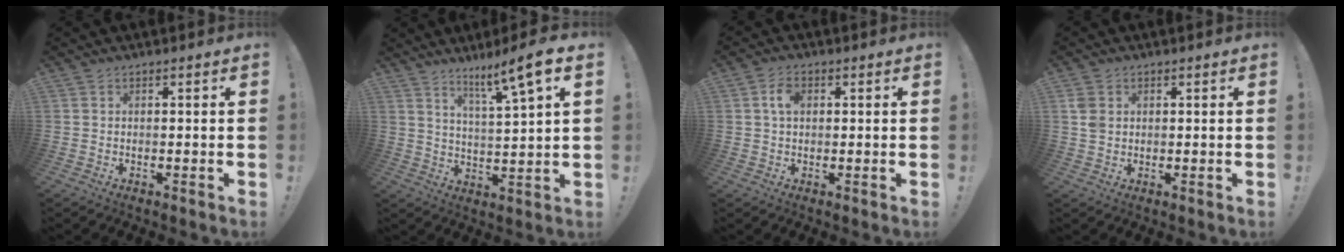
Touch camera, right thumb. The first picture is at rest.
{"total": 10.4, "force": [6.5, 0.0, 8.1], "torque": [-0.123, -0.042, 0.095]}
{"total": 4.5, "force": [1.1, 2.8, 3.4], "torque": [-0.055, 0.004, 0.016]}
{"total": 3.7, "force": [1.1, 2.9, 2.0], "torque": [-0.027, 0.001, 0.023]}